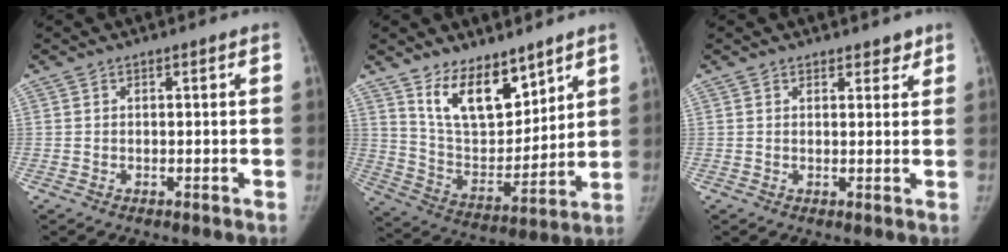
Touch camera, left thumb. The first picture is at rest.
{"total": 14.5, "force": [9.9, 7.1, 7.9], "torque": [-0.088, -0.073, 0.194]}
{"total": 2.4, "force": [1.9, 1.3, 0.6], "torque": [0.015, -0.009, 0.020]}